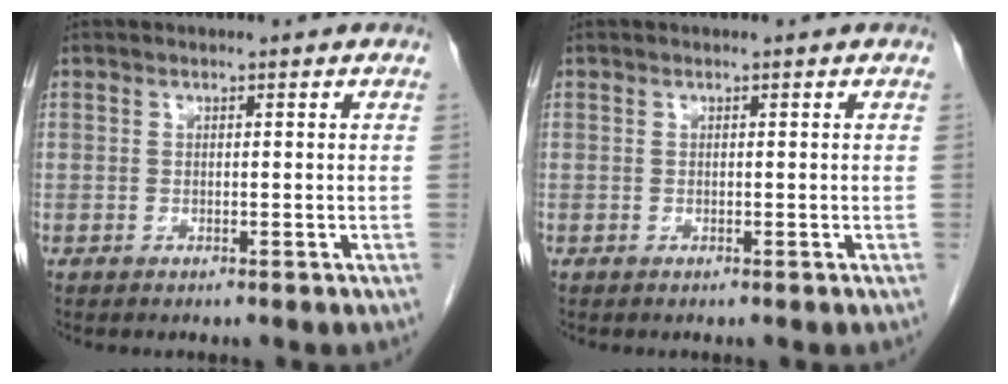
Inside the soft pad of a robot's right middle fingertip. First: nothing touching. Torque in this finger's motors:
{"motor_torque": [0.00, 0.00, 0.00, 0.00]}